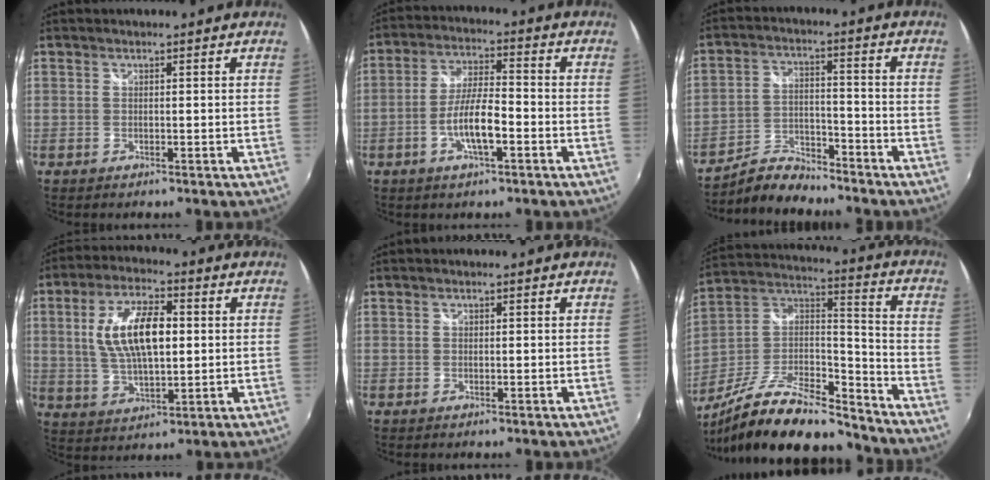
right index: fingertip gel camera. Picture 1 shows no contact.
{"total": 8.2, "force": [-3.2, 2.0, 7.3], "torque": [-0.146, 0.001, -0.057]}
{"total": 7.8, "force": [-7.4, 2.0, 1.8], "torque": [-0.046, 0.017, -0.133]}
{"total": 12.8, "force": [1.7, 5.6, 11.4], "torque": [-0.217, 0.009, 0.035]}
{"total": 0.0}
{"total": 24.2, "force": [-18.5, 7.4, 13.6], "torque": [-0.251, -0.007, -0.308]}